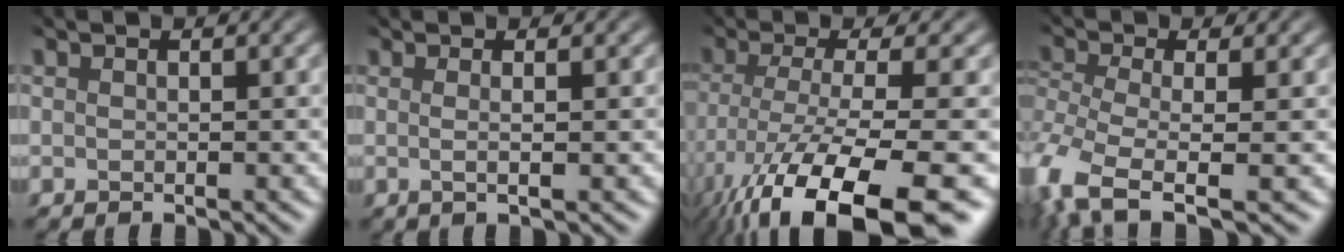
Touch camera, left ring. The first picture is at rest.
{"total": 2.9, "force": [0.9, 1.0, 2.5], "torque": [-0.023, 0.010, -0.014]}
{"total": 14.1, "force": [-8.2, 3.4, 10.9], "torque": [-0.189, -0.031, -0.124]}
{"total": 6.4, "force": [-4.2, 2.0, 4.4], "torque": [-0.109, -0.015, -0.087]}